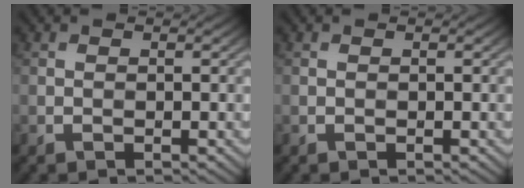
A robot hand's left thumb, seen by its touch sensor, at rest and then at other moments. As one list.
[{"total": 0.0}]